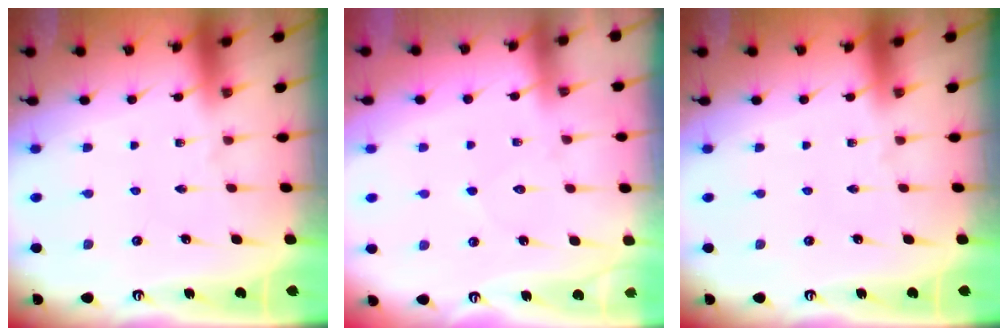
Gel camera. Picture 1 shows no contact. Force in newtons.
{"total": 5.3, "press": 5.3, "slide": 0.7}
{"total": 0.0}